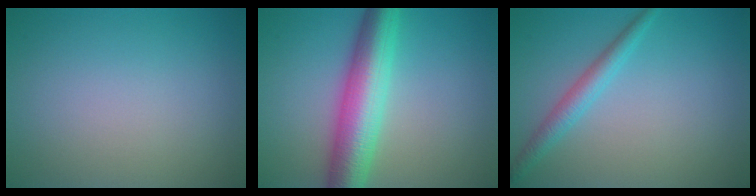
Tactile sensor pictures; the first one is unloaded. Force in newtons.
{"total": 7.6, "press": 7.6, "slide": 0.1}
{"total": 2.3, "press": 2.3, "slide": 0.2}